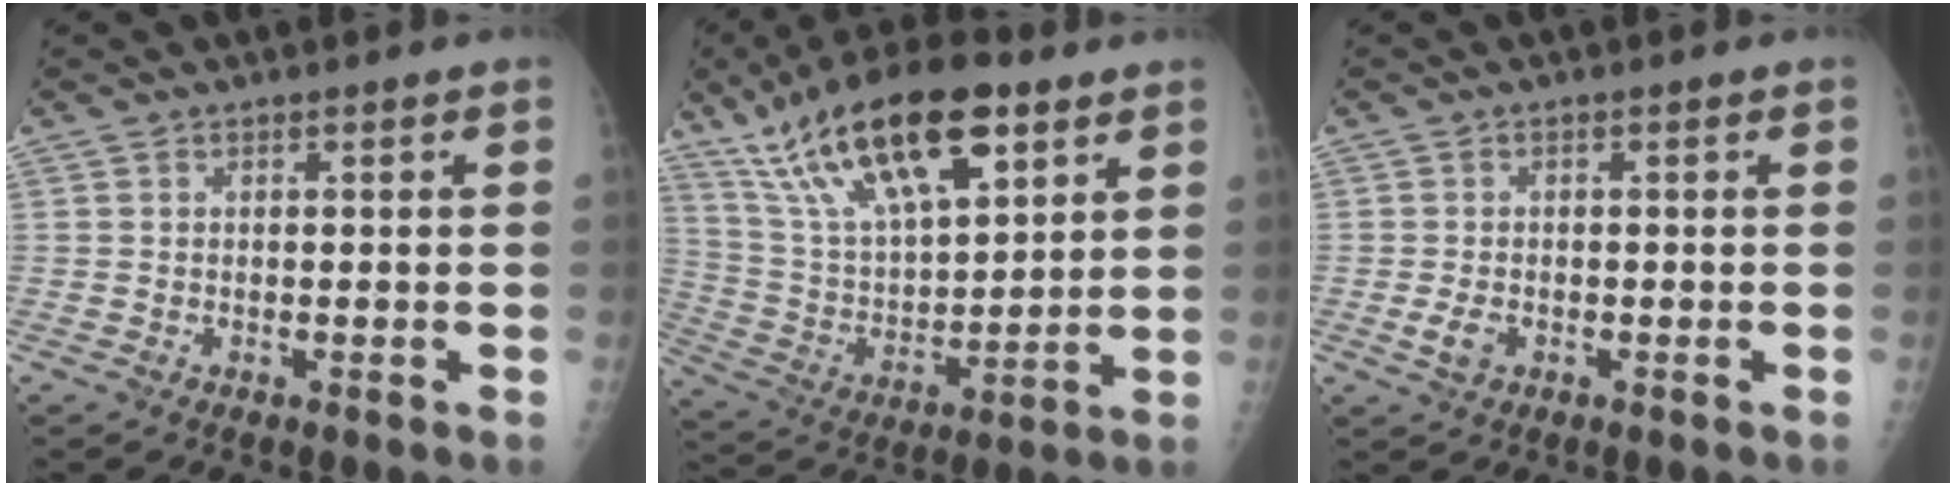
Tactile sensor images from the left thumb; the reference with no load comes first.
{"total": 23.6, "force": [13.5, 9.3, 17.0], "torque": [-0.281, -0.034, 0.246]}
{"total": 2.7, "force": [-0.8, 1.8, 1.8], "torque": [-0.033, 0.000, -0.014]}